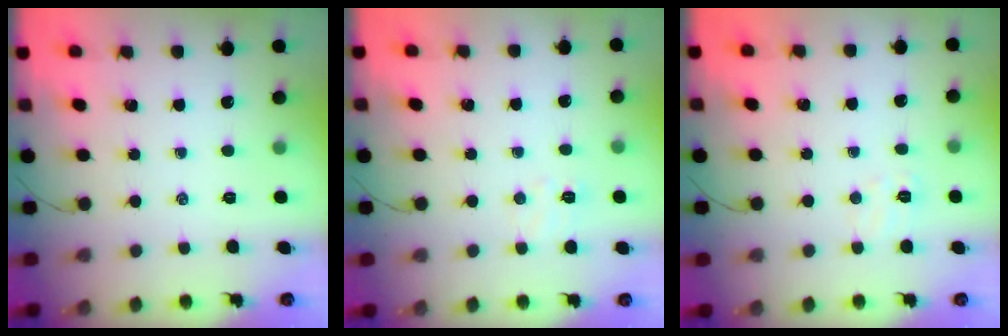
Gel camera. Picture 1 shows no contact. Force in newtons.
{"total": 4.9, "press": 4.8, "slide": 1.2}
{"total": 4.3, "press": 4.2, "slide": 1.0}